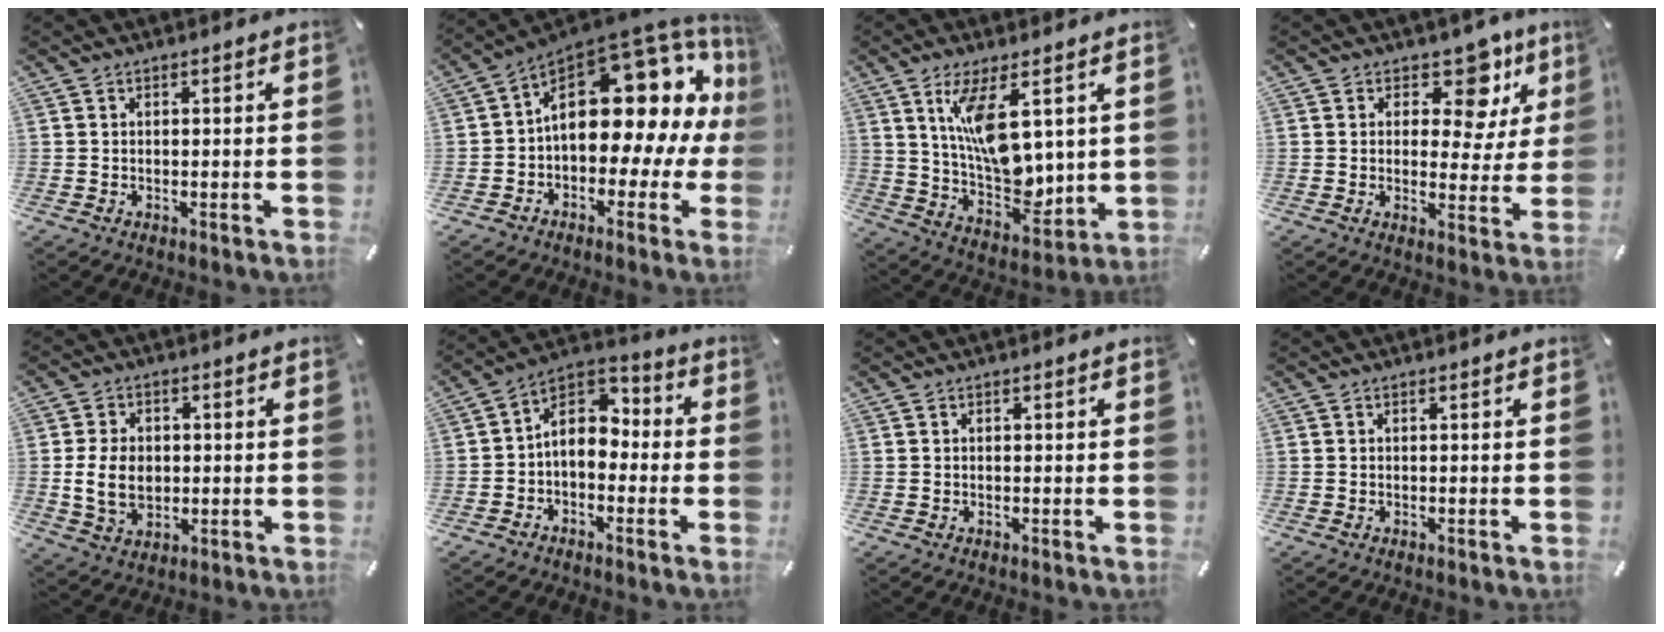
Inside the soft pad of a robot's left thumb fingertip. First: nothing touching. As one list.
[{"total": 19.5, "force": [6.2, 11.4, 14.6], "torque": [-0.198, -0.062, 0.102]}, {"total": 13.7, "force": [5.4, 6.7, 10.6], "torque": [-0.187, -0.035, 0.097]}, {"total": 10.6, "force": [6.5, 5.8, 6.1], "torque": [-0.071, -0.046, 0.107]}, {"total": 9.1, "force": [-0.3, 7.0, 5.9], "torque": [-0.118, 0.003, -0.006]}, {"total": 7.8, "force": [-0.8, 6.1, 4.8], "torque": [-0.094, 0.008, -0.020]}, {"total": 0.0}, {"total": 0.0}]